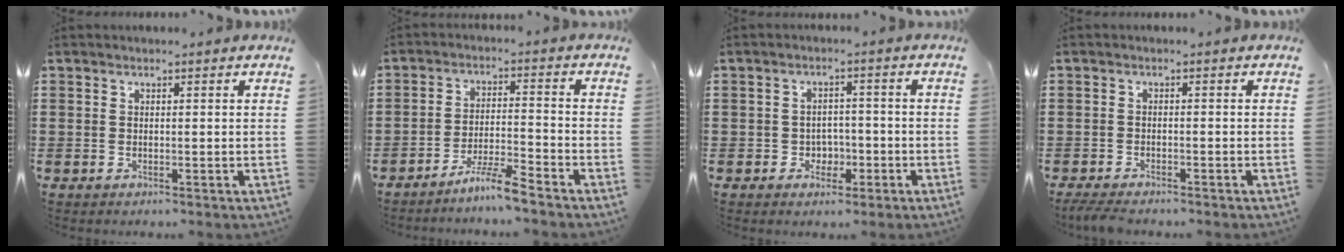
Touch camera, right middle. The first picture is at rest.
{"total": 5.4, "force": [-4.8, -0.2, 2.6], "torque": [-0.056, -0.009, -0.093]}
{"total": 2.9, "force": [-1.4, 2.3, 1.0], "torque": [-0.027, 0.004, -0.033]}
{"total": 1.9, "force": [-1.8, 0.3, 0.7], "torque": [-0.022, 0.000, -0.039]}